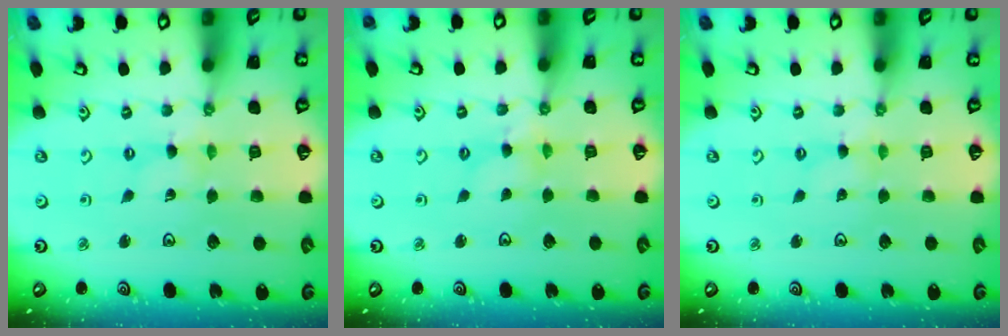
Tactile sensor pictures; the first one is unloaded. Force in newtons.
{"total": 2.5, "press": 2.5, "slide": 0.2}
{"total": 0.8, "press": 0.7, "slide": 0.3}